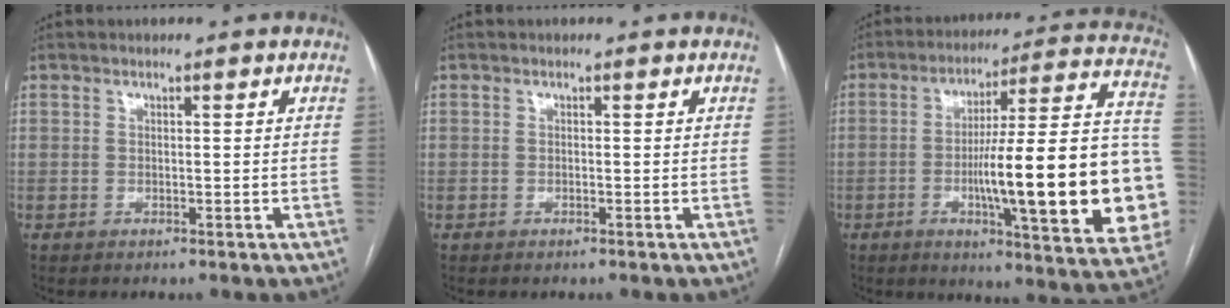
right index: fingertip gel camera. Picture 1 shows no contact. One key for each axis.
{"total": 0.0}
{"total": 27.4, "fx": -5.1, "fy": 3.2, "fz": 26.7, "tx": -0.300, "ty": 0.013, "tz": -0.070}